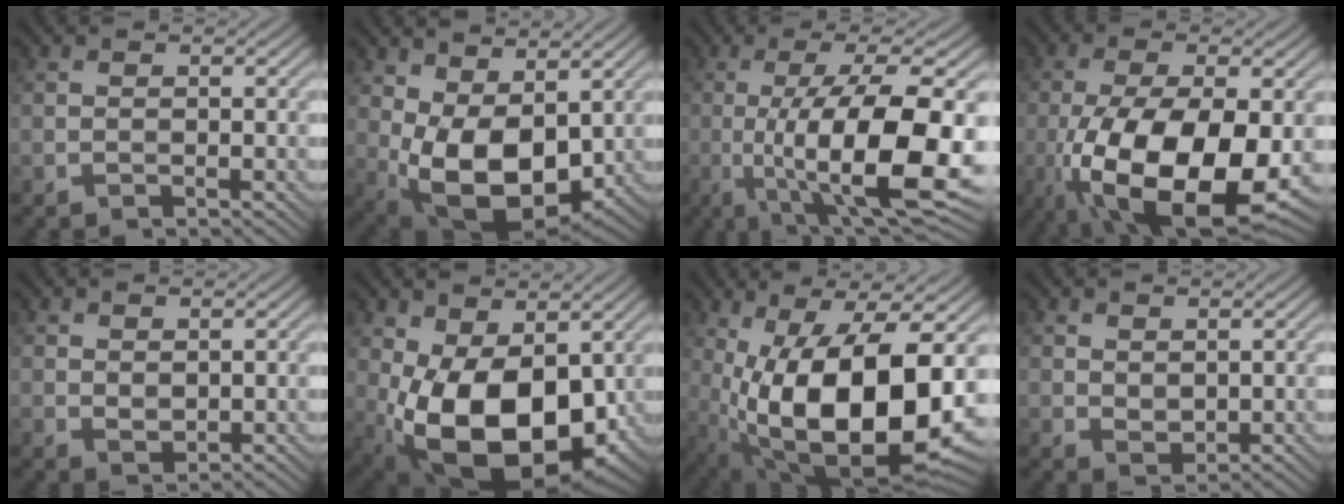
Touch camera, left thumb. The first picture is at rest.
{"total": 12.2, "force": [1.1, 6.9, 10.0], "torque": [-0.204, -0.021, 0.028]}
{"total": 15.9, "force": [-3.4, 3.7, 15.1], "torque": [-0.238, 0.004, -0.047]}
{"total": 16.5, "force": [-5.6, 7.0, 13.8], "torque": [-0.271, -0.033, -0.084]}
{"total": 1.0, "force": [0.6, 0.4, 0.7], "torque": [-0.019, -0.004, 0.017]}
{"total": 15.9, "force": [-1.9, 9.4, 12.7], "torque": [-0.232, -0.043, -0.015]}
{"total": 18.3, "force": [-2.2, 8.0, 16.3], "torque": [-0.267, -0.021, -0.026]}
{"total": 1.6, "force": [0.9, 0.8, 1.0], "torque": [-0.027, -0.003, 0.021]}